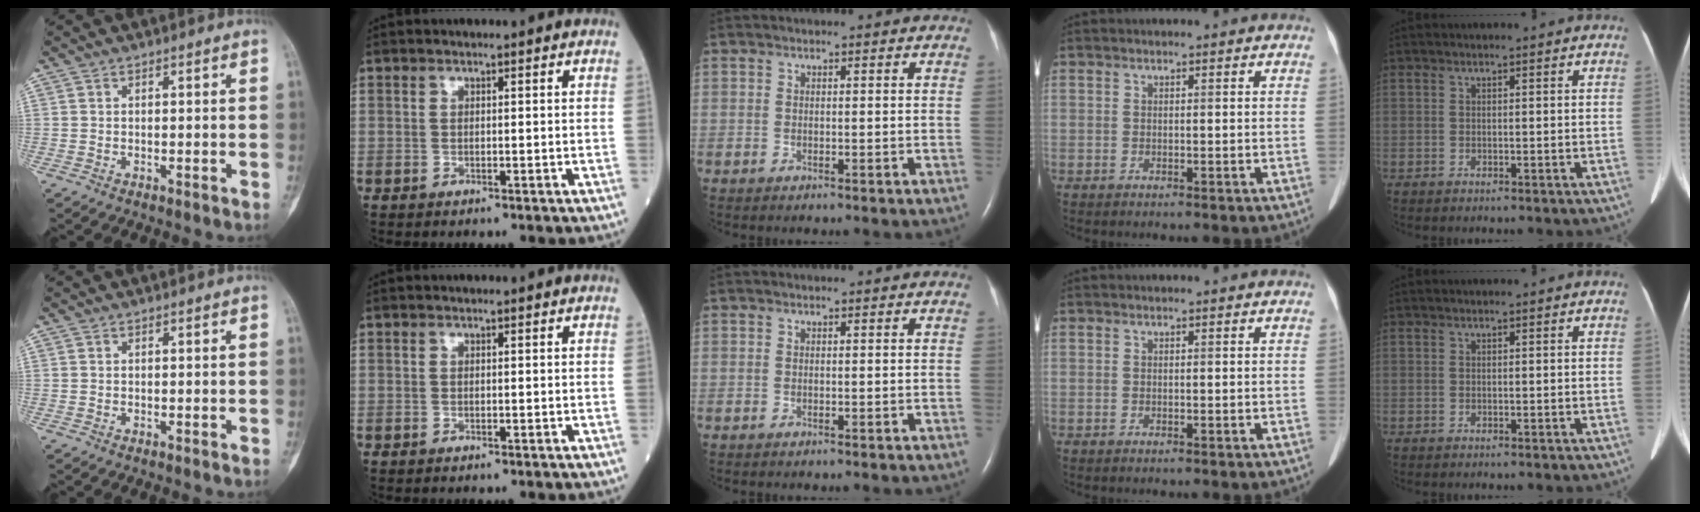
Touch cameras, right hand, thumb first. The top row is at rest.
{}